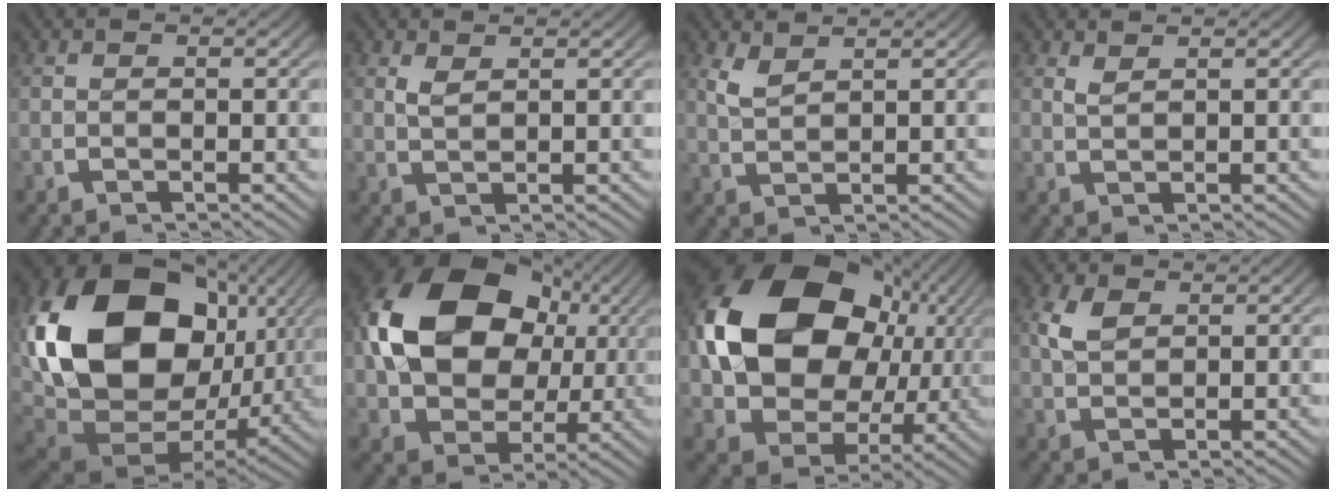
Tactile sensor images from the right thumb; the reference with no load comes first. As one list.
[{"total": 1.3, "force": [1.1, 0.1, 0.6], "torque": [-0.013, -0.005, 0.032]}, {"total": 2.1, "force": [1.8, 0.3, 1.0], "torque": [-0.028, -0.003, 0.048]}, {"total": 1.2, "force": [1.2, -0.2, 0.3], "torque": [-0.008, -0.002, 0.030]}, {"total": 25.9, "force": [0.9, 17.4, 19.2], "torque": [-0.400, -0.063, 0.050]}, {"total": 15.7, "force": [2.2, 10.9, 11.1], "torque": [-0.245, -0.037, 0.059]}, {"total": 20.7, "force": [3.0, 13.8, 15.1], "torque": [-0.321, -0.031, 0.069]}, {"total": 2.6, "force": [1.3, 1.3, 1.8], "torque": [-0.040, 0.000, 0.033]}]